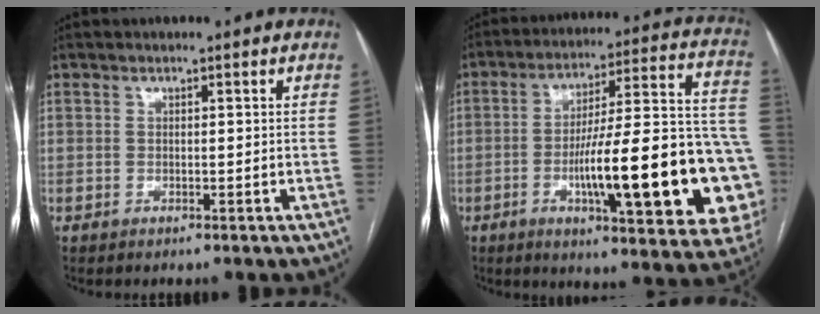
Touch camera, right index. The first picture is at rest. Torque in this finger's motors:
{"motor_torque": [1.47, -0.67, 0.94, 0.21]}